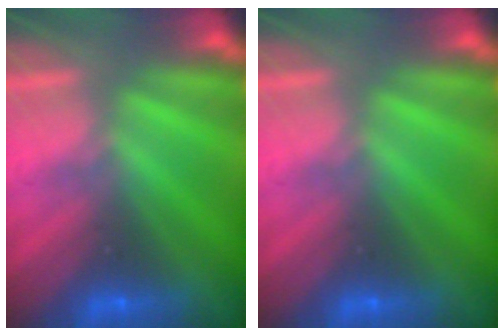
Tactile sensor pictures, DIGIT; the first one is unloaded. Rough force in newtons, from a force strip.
{"total": 0.0}